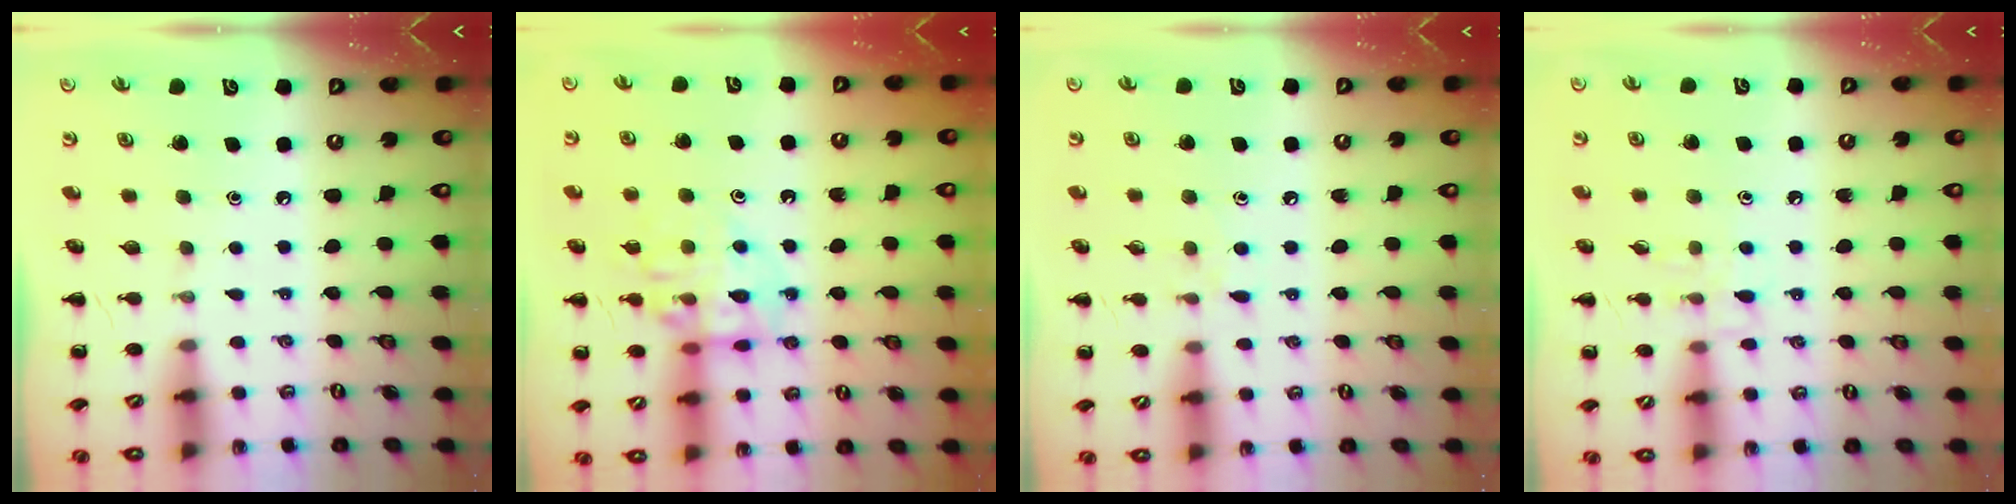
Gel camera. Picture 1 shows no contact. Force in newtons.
{"total": 12.3, "press": 12.2, "slide": 1.5}
{"total": 5.1, "press": 4.7, "slide": 1.9}
{"total": 7.5, "press": 7.1, "slide": 2.2}